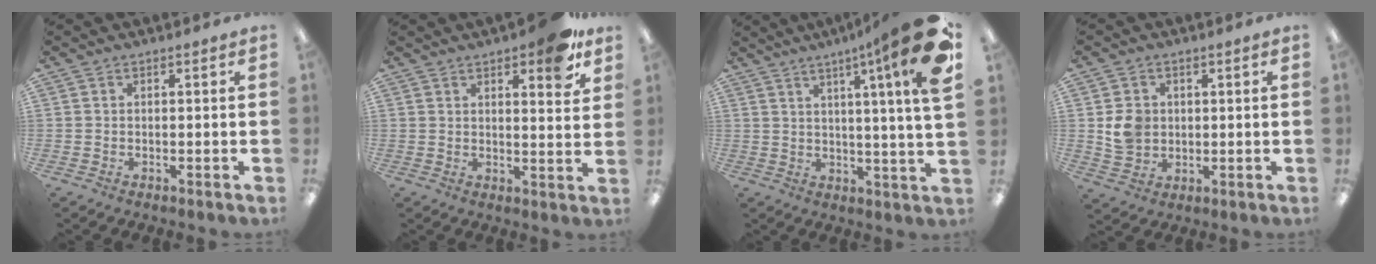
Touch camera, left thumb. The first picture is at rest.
{"total": 9.0, "force": [6.4, 2.8, 5.8], "torque": [-0.063, -0.035, 0.101]}
{"total": 16.4, "force": [7.8, 0.8, 14.4], "torque": [-0.211, -0.046, 0.106]}
{"total": 6.1, "force": [1.0, 5.4, 2.5], "torque": [-0.031, 0.005, 0.020]}